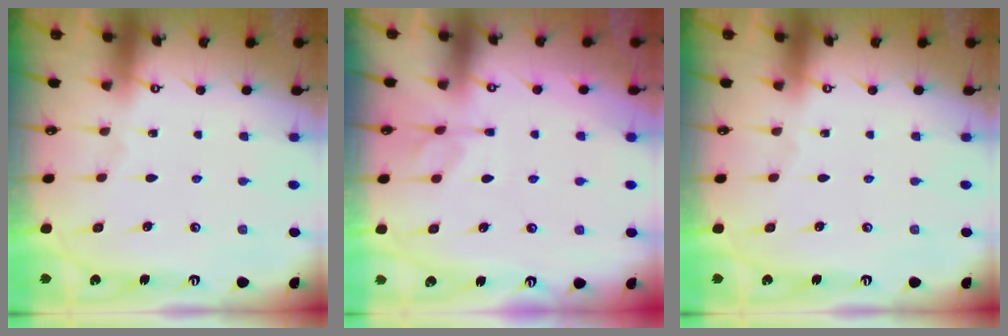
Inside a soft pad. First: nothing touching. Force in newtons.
{"total": 2.3, "press": 1.9, "slide": 1.3}
{"total": 0.0}